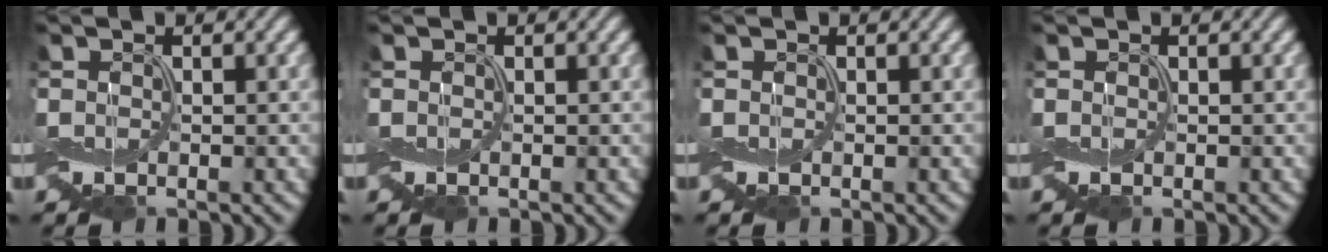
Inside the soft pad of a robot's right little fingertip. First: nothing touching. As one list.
[{"total": 0.0}, {"total": 0.0}, {"total": 0.0}]